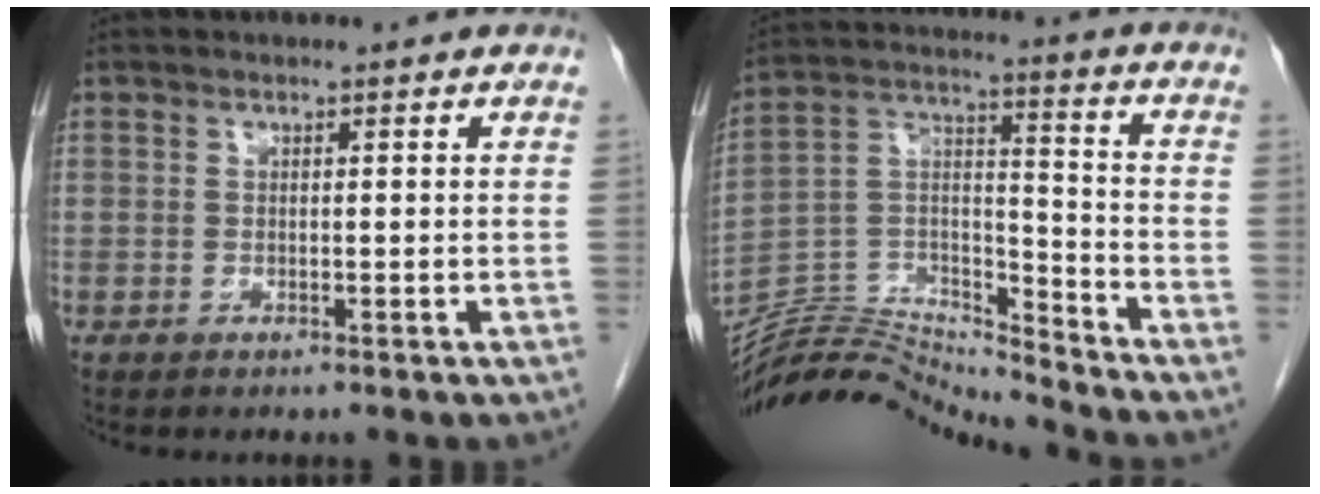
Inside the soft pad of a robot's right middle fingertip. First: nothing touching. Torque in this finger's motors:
{"motor_torque": [-0.19, -0.70, -0.19, -0.01]}